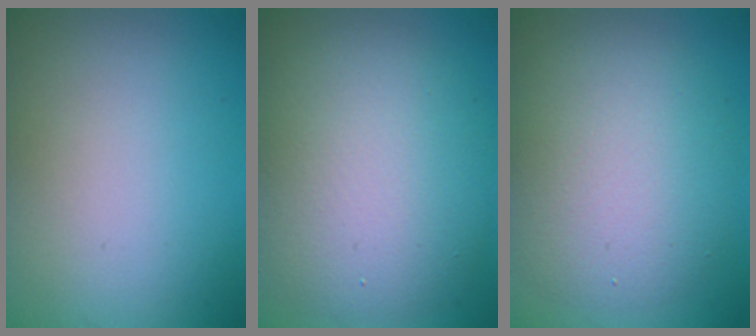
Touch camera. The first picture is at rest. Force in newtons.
{"total": 9.2, "press": 9.2, "slide": 0.5}
{"total": 7.1, "press": 7.1, "slide": 0.3}